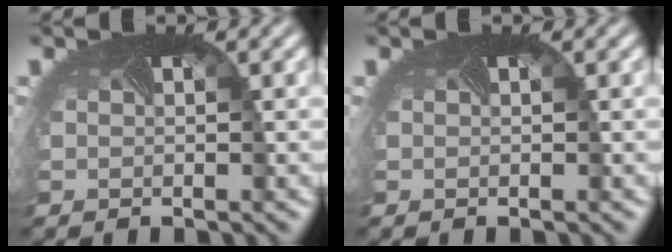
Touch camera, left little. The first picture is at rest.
{"total": 0.0}